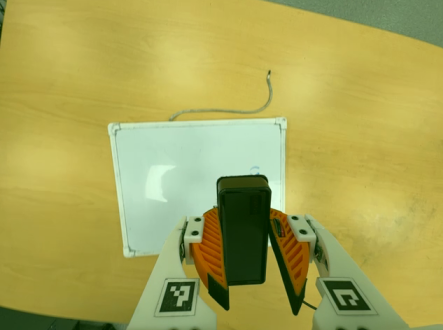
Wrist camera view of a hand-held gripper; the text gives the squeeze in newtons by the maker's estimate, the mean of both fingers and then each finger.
{"total": 7.2, "left": 8.0, "right": 6.4}